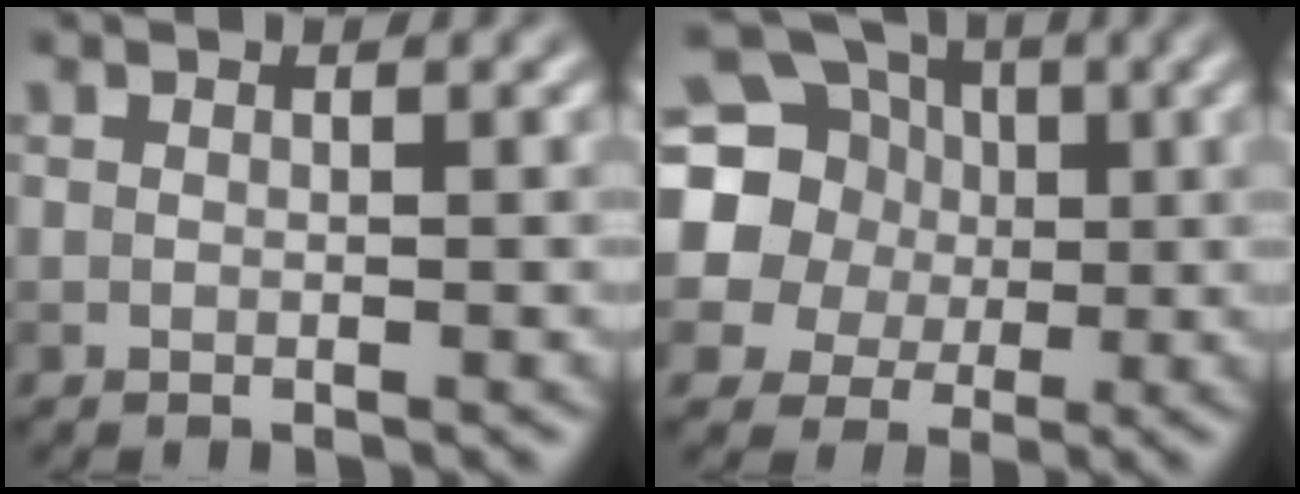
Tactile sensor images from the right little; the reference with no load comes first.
{"total": 14.8, "force": [3.1, 13.4, 5.5], "torque": [-0.157, 0.029, 0.032]}